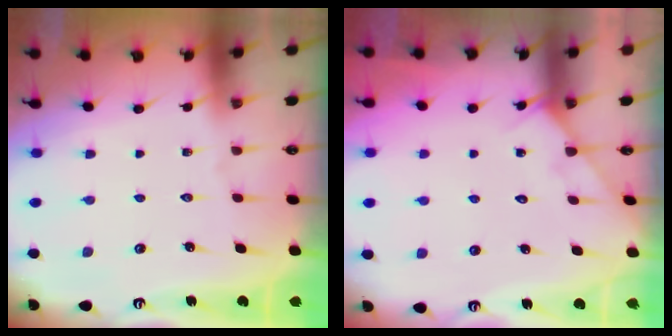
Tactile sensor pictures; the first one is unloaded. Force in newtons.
{"total": 4.4, "press": 4.3, "slide": 0.5}